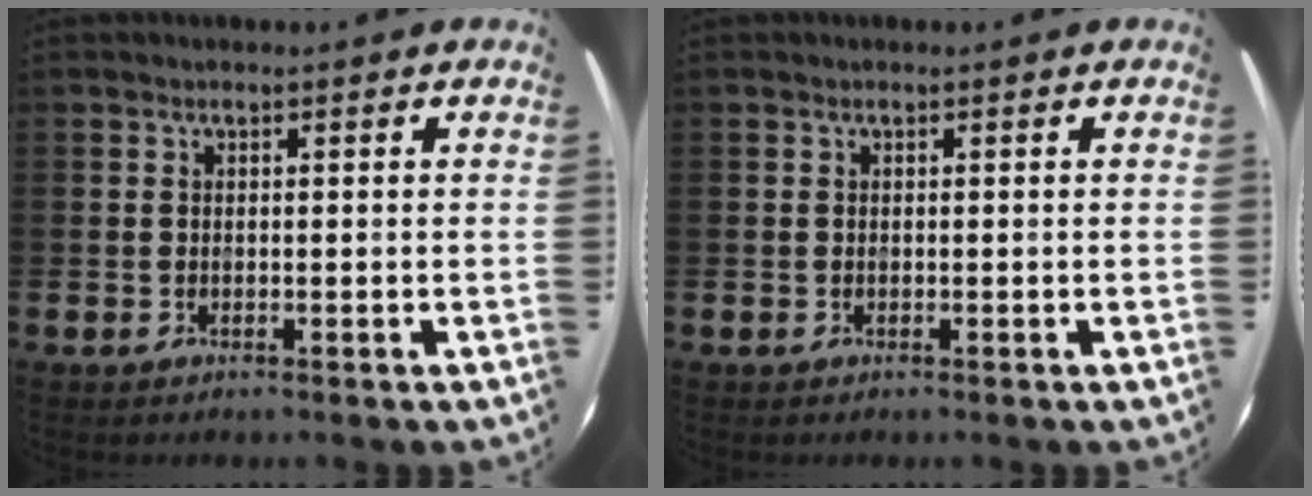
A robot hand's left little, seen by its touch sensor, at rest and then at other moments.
{"total": 0.0}